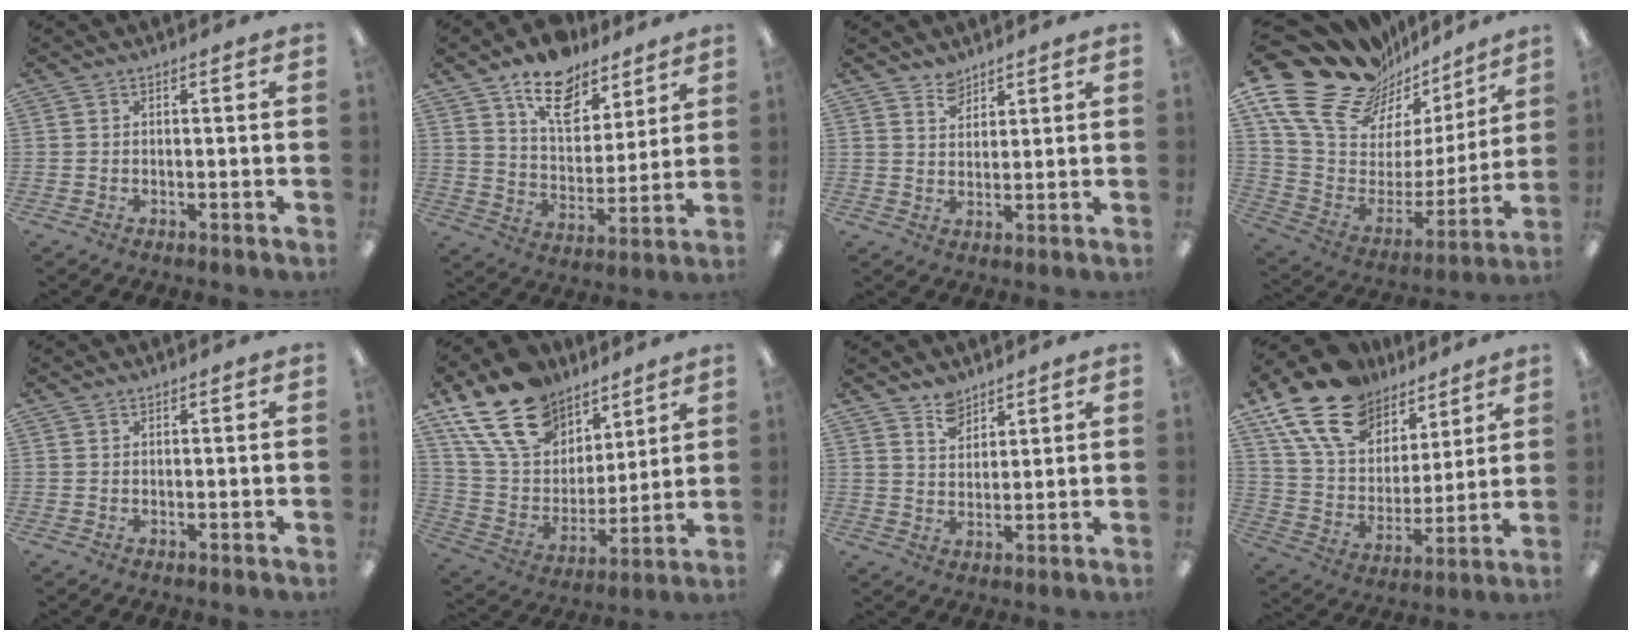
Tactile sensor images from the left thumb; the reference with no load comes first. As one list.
[{"total": 14.8, "force": [10.8, 8.0, 6.4], "torque": [-0.093, -0.065, 0.194]}, {"total": 4.5, "force": [3.8, 2.2, 0.4], "torque": [-0.003, -0.020, 0.072]}, {"total": 22.2, "force": [15.0, 12.4, 10.7], "torque": [-0.169, -0.107, 0.275]}, {"total": 0.7, "force": [0.6, 0.4, 0.1], "torque": [-0.001, 0.001, 0.012]}, {"total": 21.1, "force": [13.7, 12.9, 9.4], "torque": [-0.178, -0.067, 0.257]}, {"total": 5.8, "force": [4.8, 3.0, 1.1], "torque": [-0.012, -0.028, 0.089]}, {"total": 20.5, "force": [13.6, 12.2, 9.2], "torque": [-0.181, -0.066, 0.255]}]